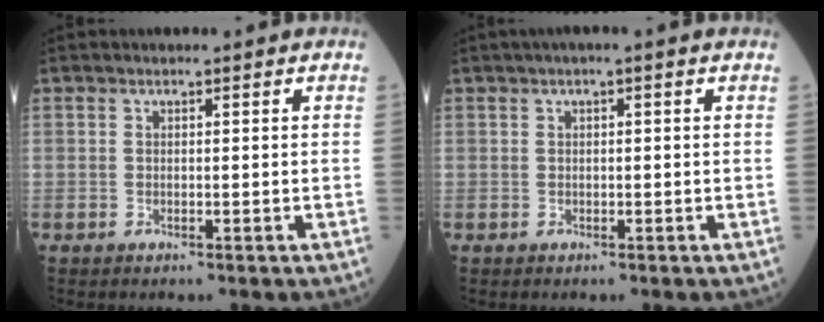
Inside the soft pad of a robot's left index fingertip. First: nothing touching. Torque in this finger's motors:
{"motor_torque": [-0.07, -0.25, 0.05, 0.04]}